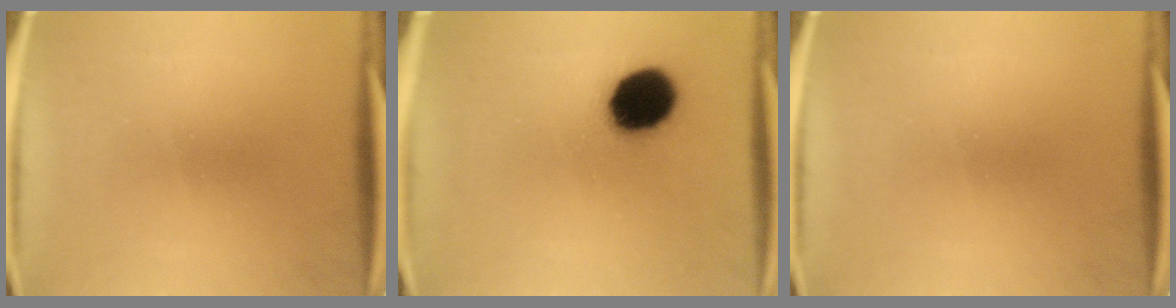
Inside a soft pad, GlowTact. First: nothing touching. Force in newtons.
{"total": 14.8}
{"total": 0.0}